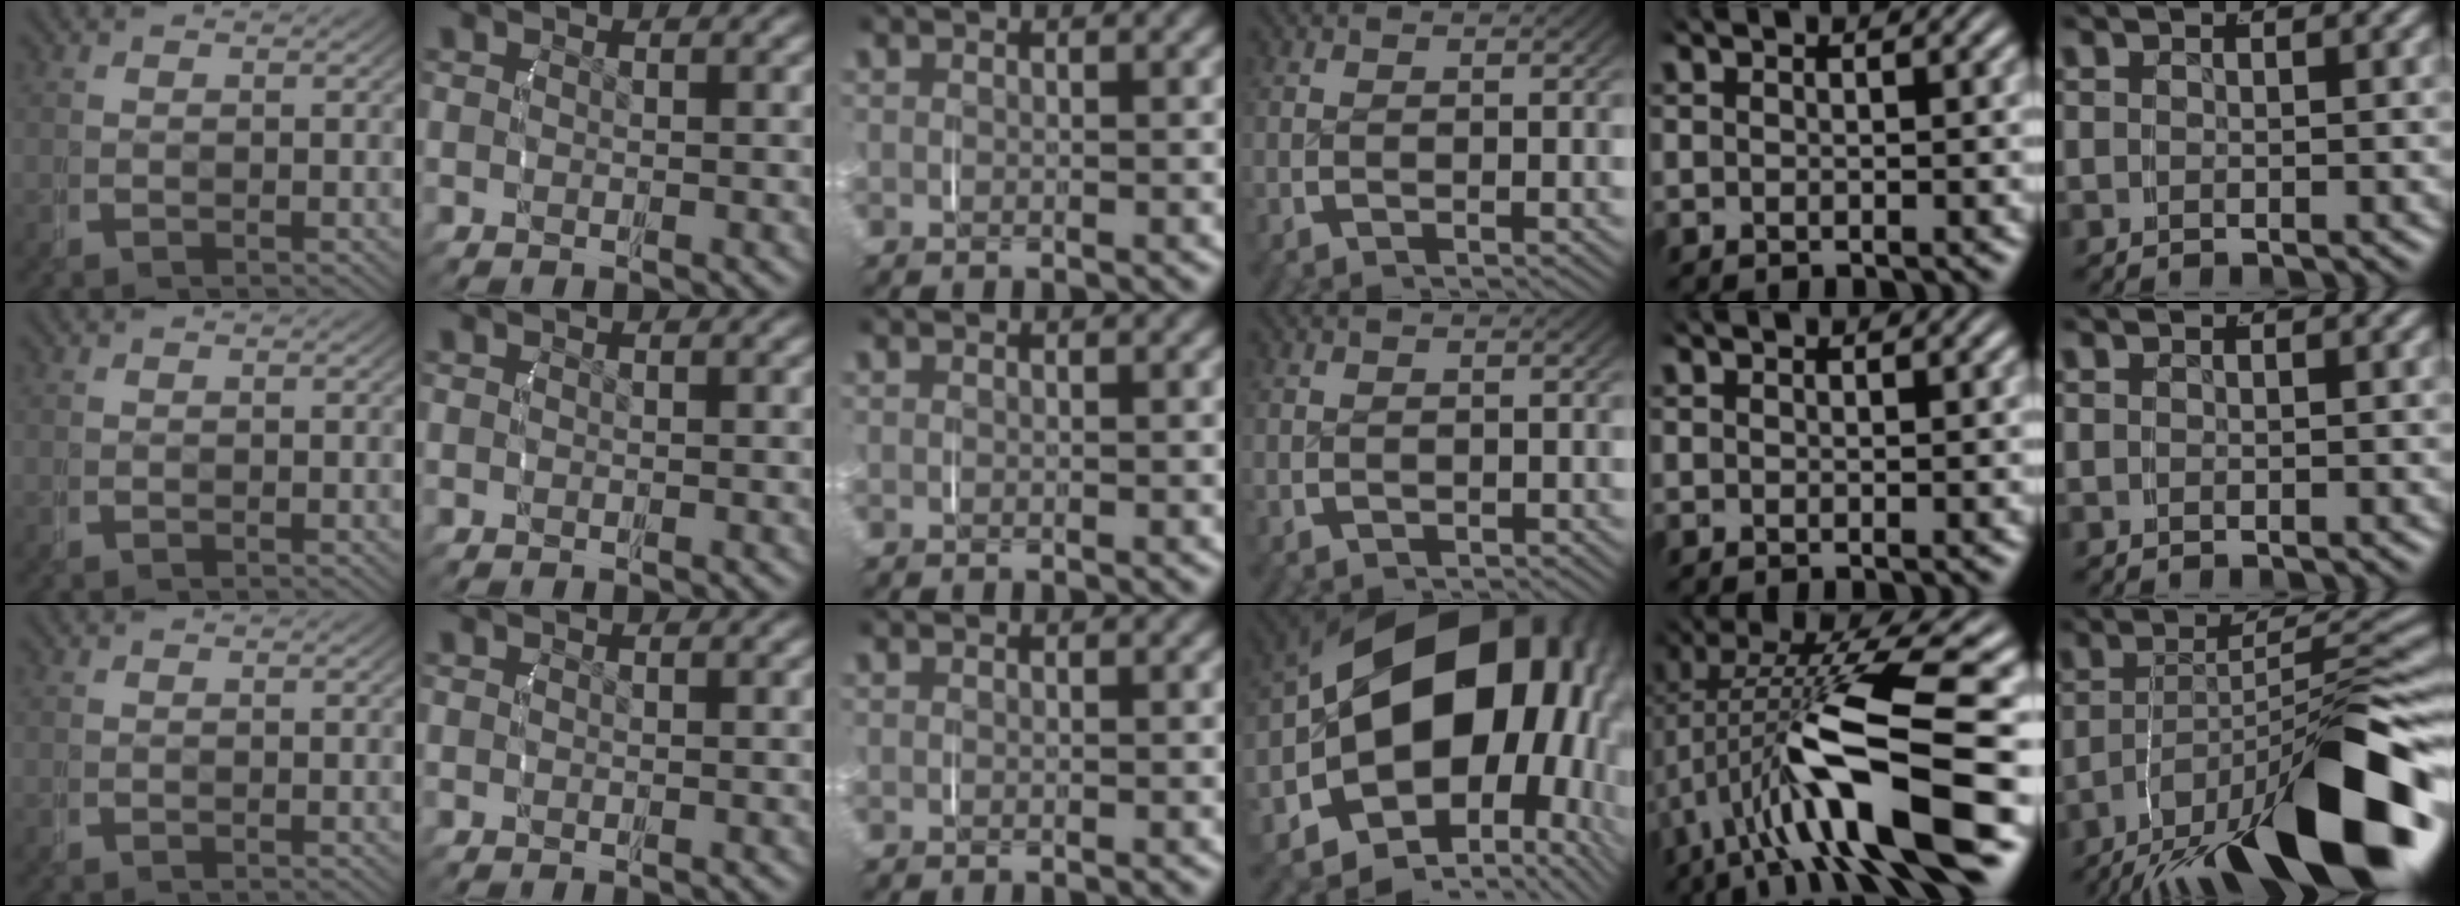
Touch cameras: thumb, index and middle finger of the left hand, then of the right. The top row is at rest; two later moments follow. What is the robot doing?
{"motion": "grasp_and_lifting", "object": "router"}